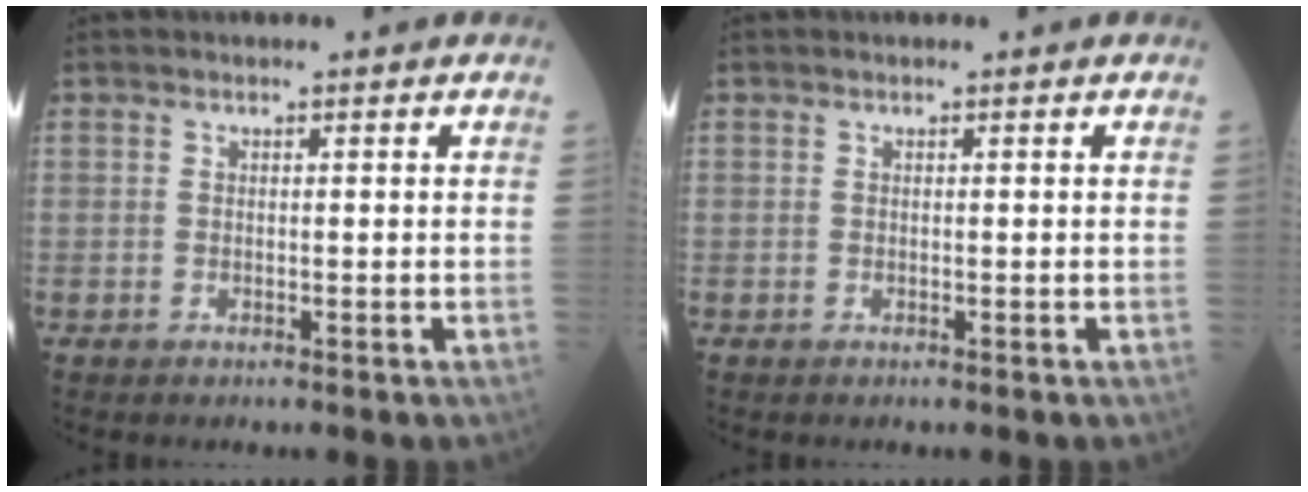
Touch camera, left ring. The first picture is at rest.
{"total": 0.0}